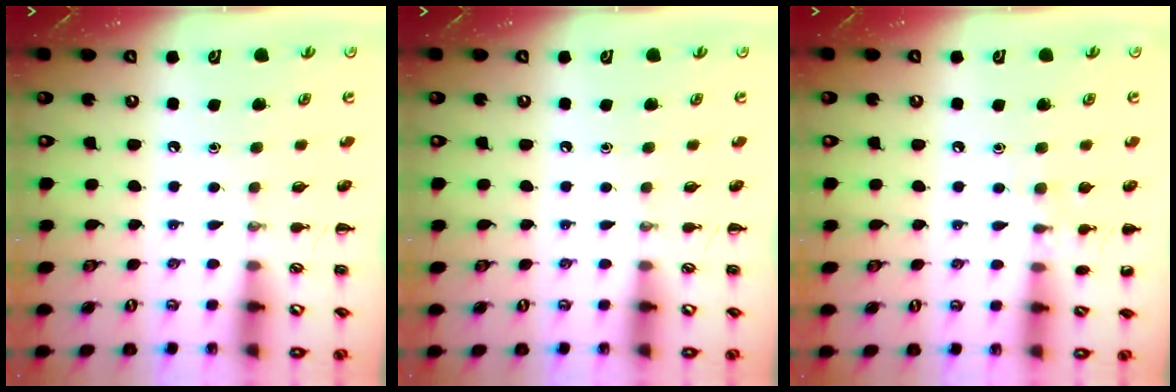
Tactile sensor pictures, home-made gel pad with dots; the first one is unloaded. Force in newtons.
{"total": 0.0}
{"total": 5.5, "press": 5.3, "slide": 1.6}